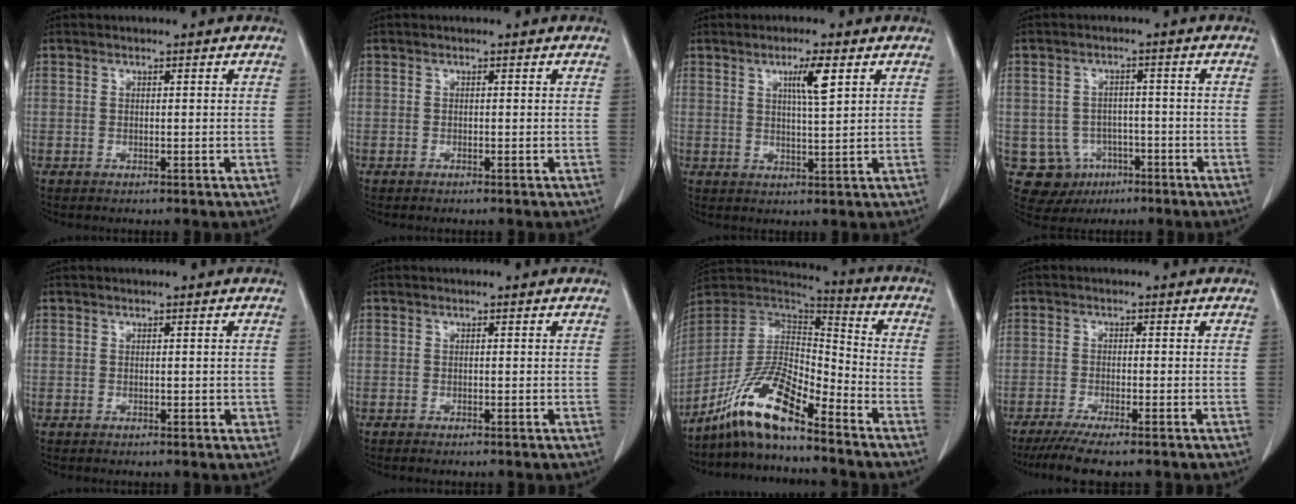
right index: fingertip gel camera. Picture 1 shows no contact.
{"total": 0.0}
{"total": 4.7, "force": [2.1, 0.1, 4.2], "torque": [-0.071, -0.003, 0.035]}
{"total": 8.0, "force": [-2.8, 7.4, 1.2], "torque": [-0.026, 0.010, -0.027]}
{"total": 1.2, "force": [-0.1, 0.8, 0.9], "torque": [-0.010, 0.003, 0.002]}
{"total": 0.5, "force": [-0.5, 0.1, 0.2], "torque": [-0.011, -0.002, -0.007]}
{"total": 13.1, "force": [-9.5, 2.2, 8.7], "torque": [-0.167, 0.011, -0.176]}
{"total": 6.9, "force": [-5.6, 0.3, 4.1], "torque": [-0.063, -0.016, -0.089]}